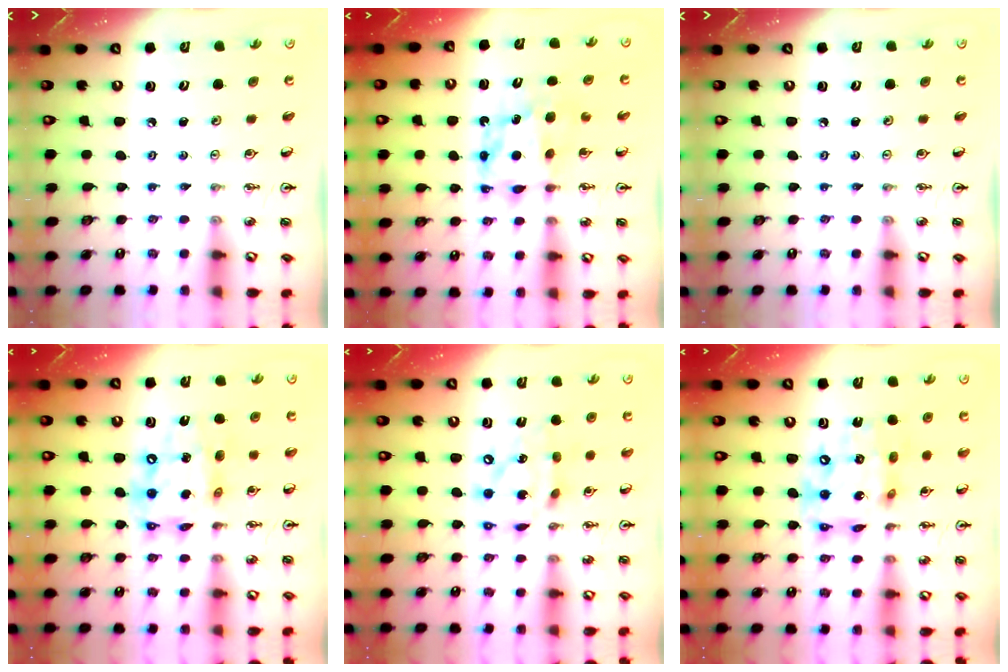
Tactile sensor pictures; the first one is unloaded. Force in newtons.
{"total": 7.1, "press": 7.0, "slide": 0.7}
{"total": 0.0}
{"total": 13.2, "press": 13.2, "slide": 1.5}
{"total": 14.3, "press": 14.2, "slide": 1.3}
{"total": 15.1, "press": 15.0, "slide": 1.0}